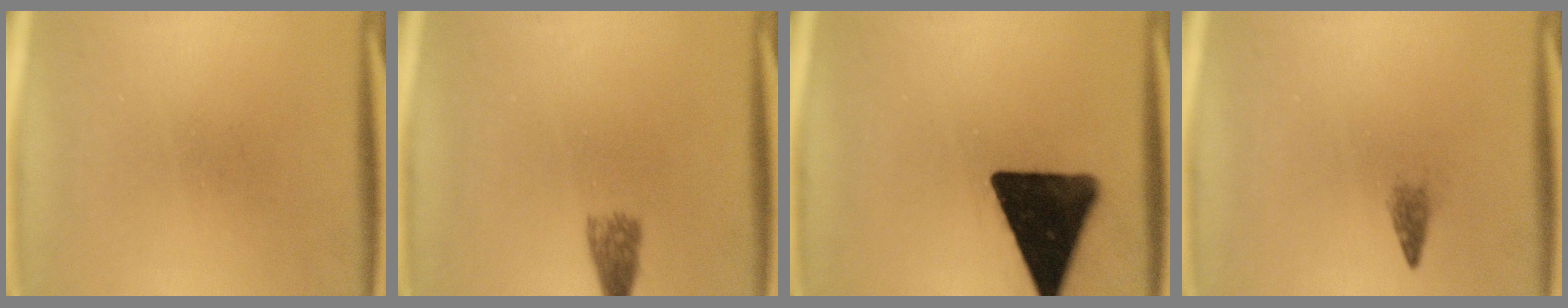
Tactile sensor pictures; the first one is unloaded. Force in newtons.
{"total": 2.7}
{"total": 17.2}
{"total": 1.3}